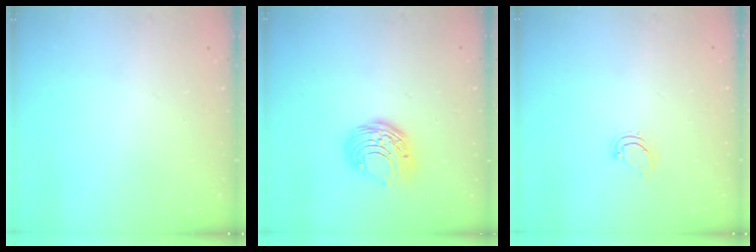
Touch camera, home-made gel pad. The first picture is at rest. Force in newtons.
{"total": 8.9, "press": 8.9, "slide": 0.3}
{"total": 3.9, "press": 3.9, "slide": 0.4}